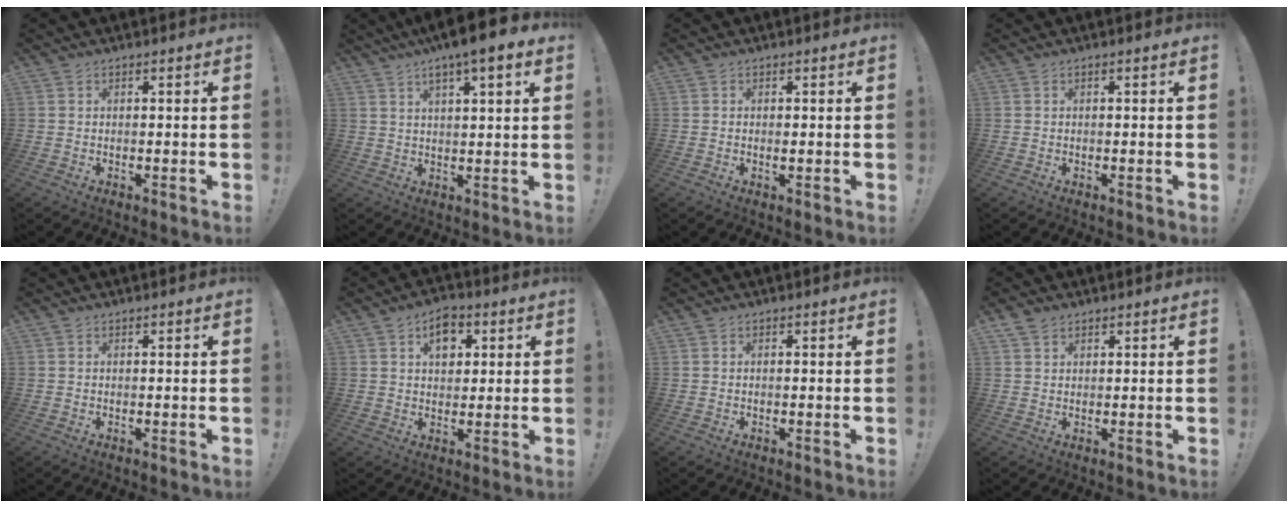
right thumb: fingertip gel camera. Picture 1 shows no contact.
{"total": 7.4, "force": [4.5, 1.1, 5.8], "torque": [-0.086, -0.027, 0.073]}
{"total": 0.7, "force": [-0.1, 0.4, 0.6], "torque": [-0.003, -0.002, -0.003]}
{"total": 0.0}
{"total": 0.0}
{"total": 7.8, "force": [3.0, 5.5, 4.7], "torque": [-0.059, -0.001, 0.051]}
{"total": 0.0}
{"total": 2.8, "force": [2.1, 1.6, 1.0], "torque": [-0.017, -0.005, 0.039]}